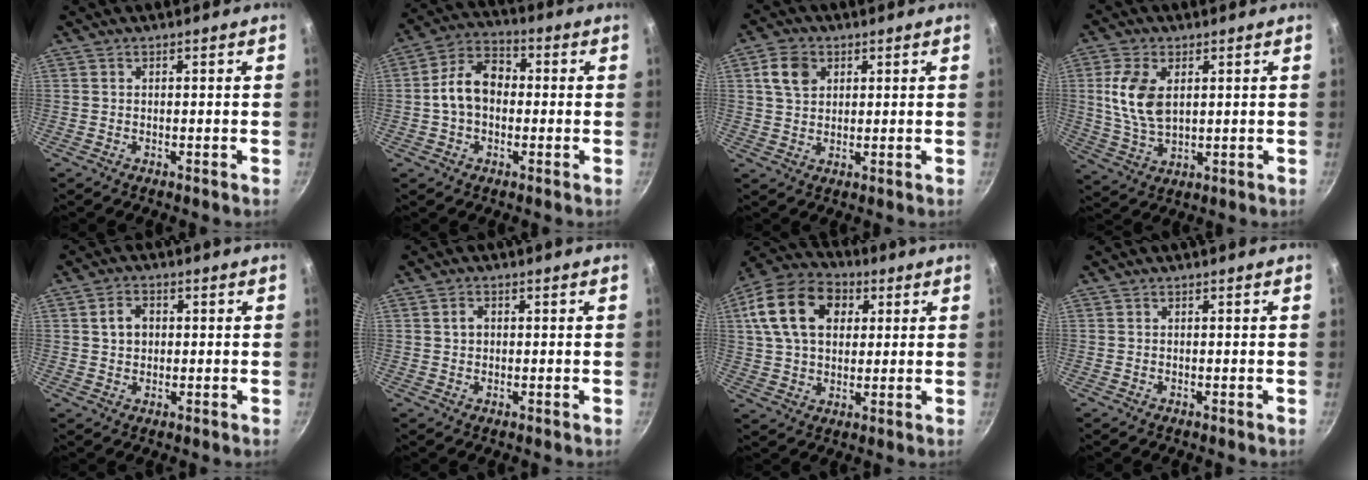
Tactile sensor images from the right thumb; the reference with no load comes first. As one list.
[{"total": 10.2, "force": [-0.3, 7.3, 7.1], "torque": [-0.097, 0.033, -0.021]}, {"total": 6.5, "force": [2.4, 4.8, 3.6], "torque": [-0.050, 0.002, 0.042]}, {"total": 10.0, "force": [2.2, 5.8, 7.8], "torque": [-0.154, -0.012, 0.046]}, {"total": 4.4, "force": [0.8, 3.4, 2.6], "torque": [-0.030, 0.007, 0.012]}, {"total": 2.2, "force": [0.5, 1.7, 1.3], "torque": [-0.015, 0.006, 0.007]}, {"total": 17.6, "force": [5.3, 12.3, 11.5], "torque": [-0.190, 0.015, 0.079]}, {"total": 0.0}]